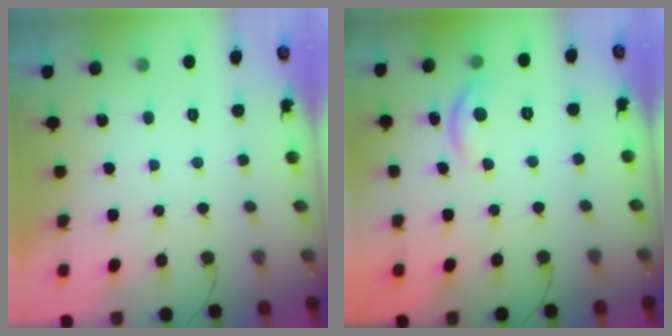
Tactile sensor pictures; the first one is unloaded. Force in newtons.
{"total": 7.7, "press": 7.7, "slide": 0.5}